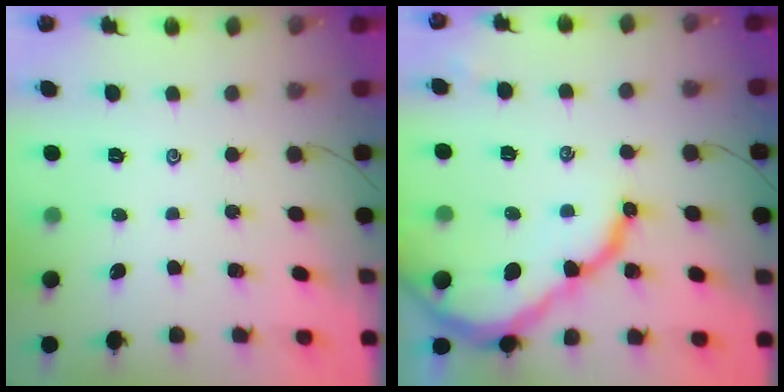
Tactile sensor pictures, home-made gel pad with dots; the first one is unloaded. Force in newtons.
{"total": 12.5, "press": 12.5, "slide": 1.4}